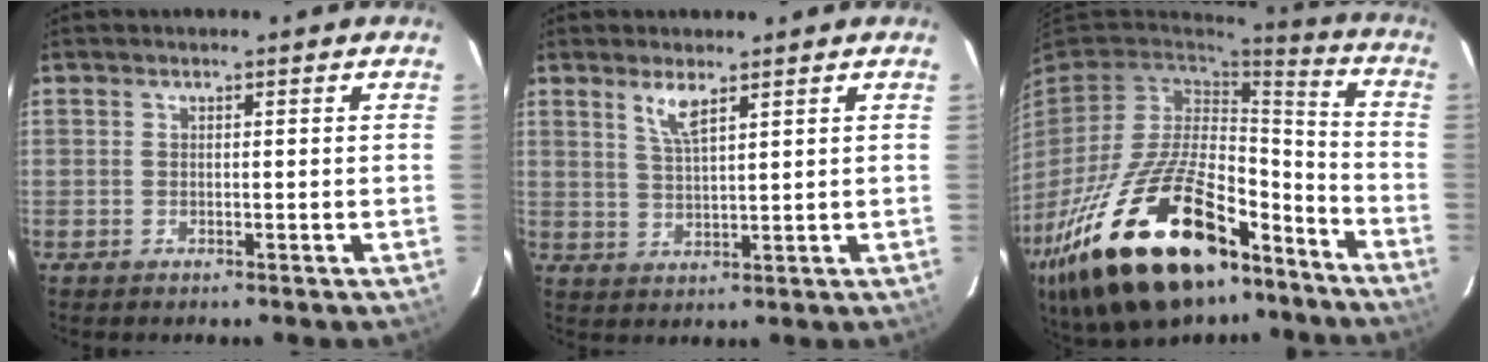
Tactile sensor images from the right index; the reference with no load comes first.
{"total": 4.0, "force": [2.6, 0.7, 2.9], "torque": [-0.059, -0.003, 0.053]}
{"total": 33.3, "force": [-20.2, 15.3, 21.6], "torque": [-0.423, -0.011, -0.308]}